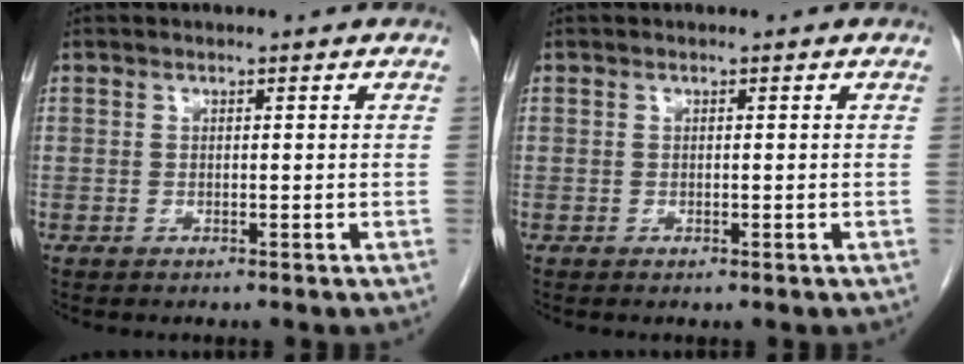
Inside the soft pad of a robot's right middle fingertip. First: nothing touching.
{"total": 0.0}